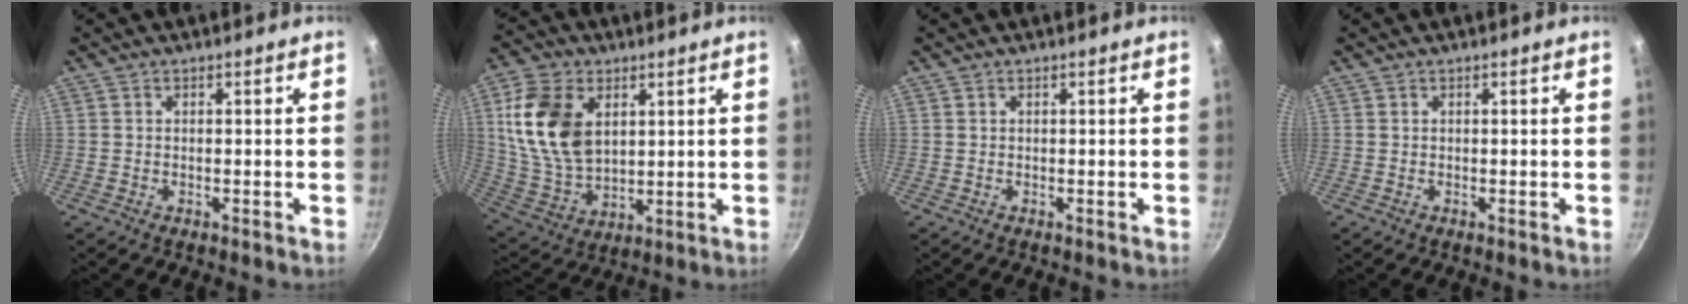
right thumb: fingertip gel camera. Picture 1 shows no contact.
{"total": 16.1, "force": [4.5, 10.6, 11.3], "torque": [-0.198, -0.013, 0.098]}
{"total": 0.0}
{"total": 0.0}